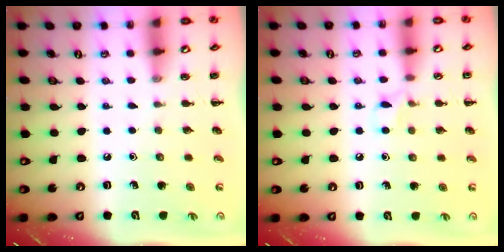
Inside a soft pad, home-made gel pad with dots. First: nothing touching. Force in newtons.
{"total": 4.4, "press": 4.1, "slide": 1.4}